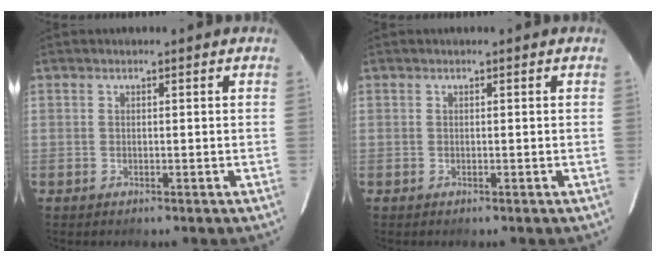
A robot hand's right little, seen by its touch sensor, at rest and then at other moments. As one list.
[{"total": 0.0}]